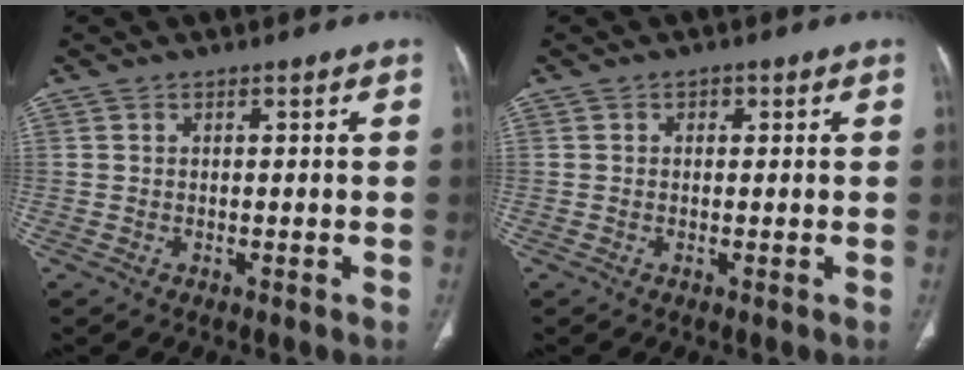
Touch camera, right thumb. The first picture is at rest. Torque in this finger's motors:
{"motor_torque": [-0.04, 0.26, 0.32, 0.10, -0.02]}